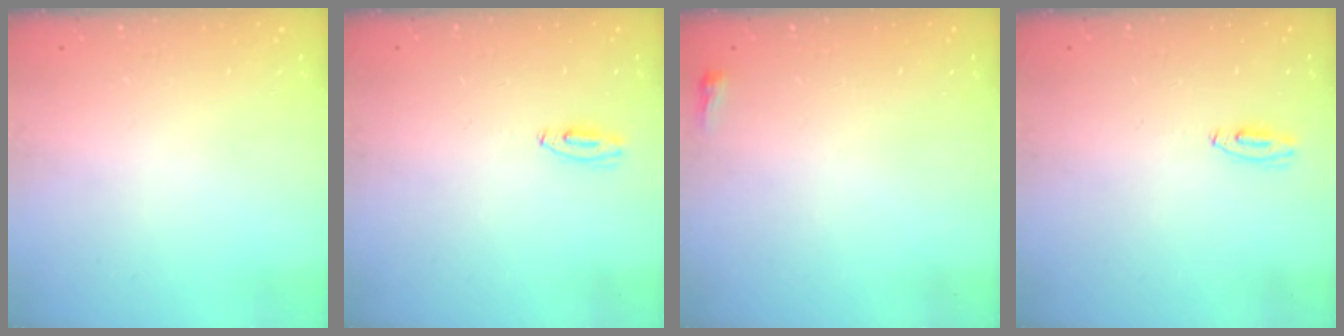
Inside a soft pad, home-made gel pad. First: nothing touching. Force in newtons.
{"total": 3.1, "press": 2.8, "slide": 1.3}
{"total": 2.4, "press": 2.4, "slide": 0.6}
{"total": 3.1, "press": 2.8, "slide": 1.3}